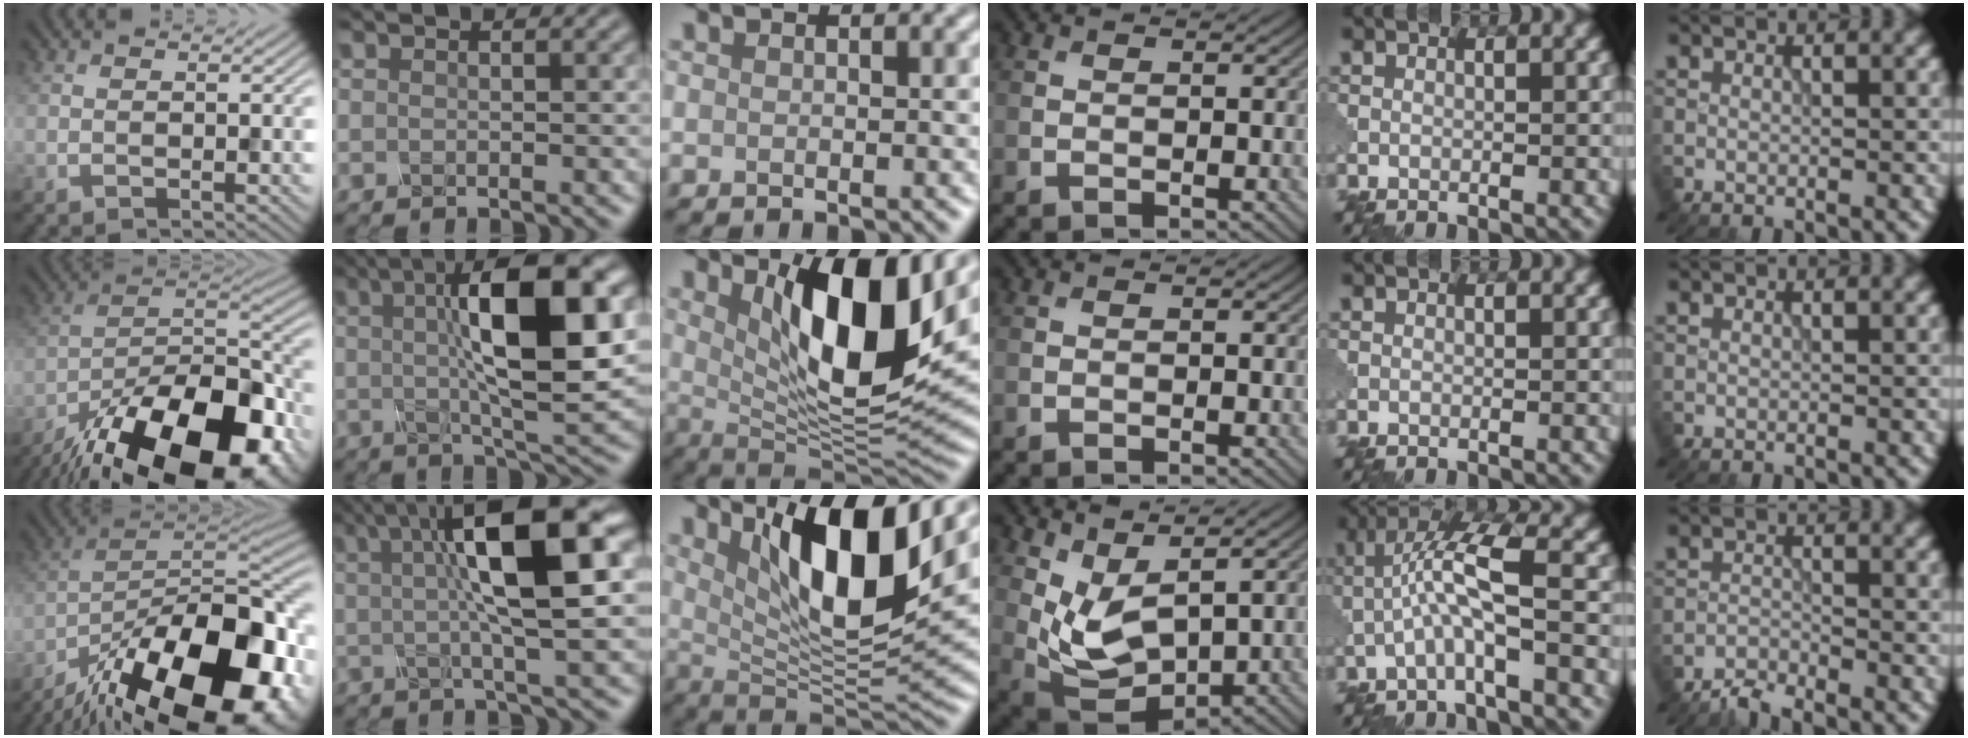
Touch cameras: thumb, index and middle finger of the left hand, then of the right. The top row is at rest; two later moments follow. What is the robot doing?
{"motion": "disassemble", "object": "glue stick"}